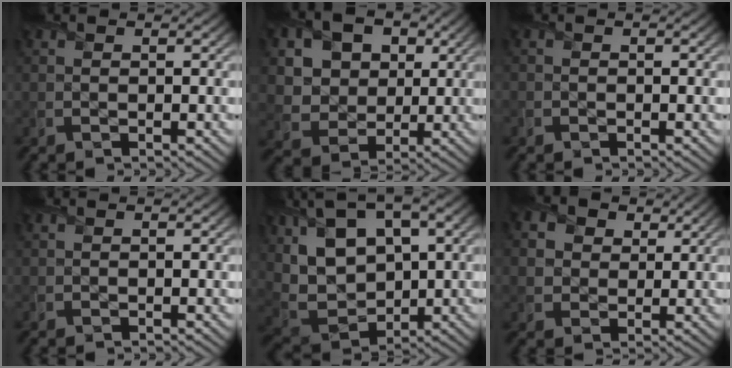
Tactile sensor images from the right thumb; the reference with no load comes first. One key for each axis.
{"total": 11.3, "fx": 4.3, "fy": 9.1, "fz": 5.1, "tx": -0.148, "ty": 0.008, "tz": 0.090}
{"total": 0.6, "fx": -0.3, "fy": 0.5, "fz": 0.1, "tx": -0.001, "ty": -0.004, "tz": -0.005}
{"total": 0.0}
{"total": 15.1, "fx": 5.1, "fy": 8.9, "fz": 11.1, "tx": -0.249, "ty": 0.002, "tz": 0.105}
{"total": 6.6, "fx": 2.9, "fy": 5.2, "fz": 2.7, "tx": -0.110, "ty": 0.007, "tz": 0.047}